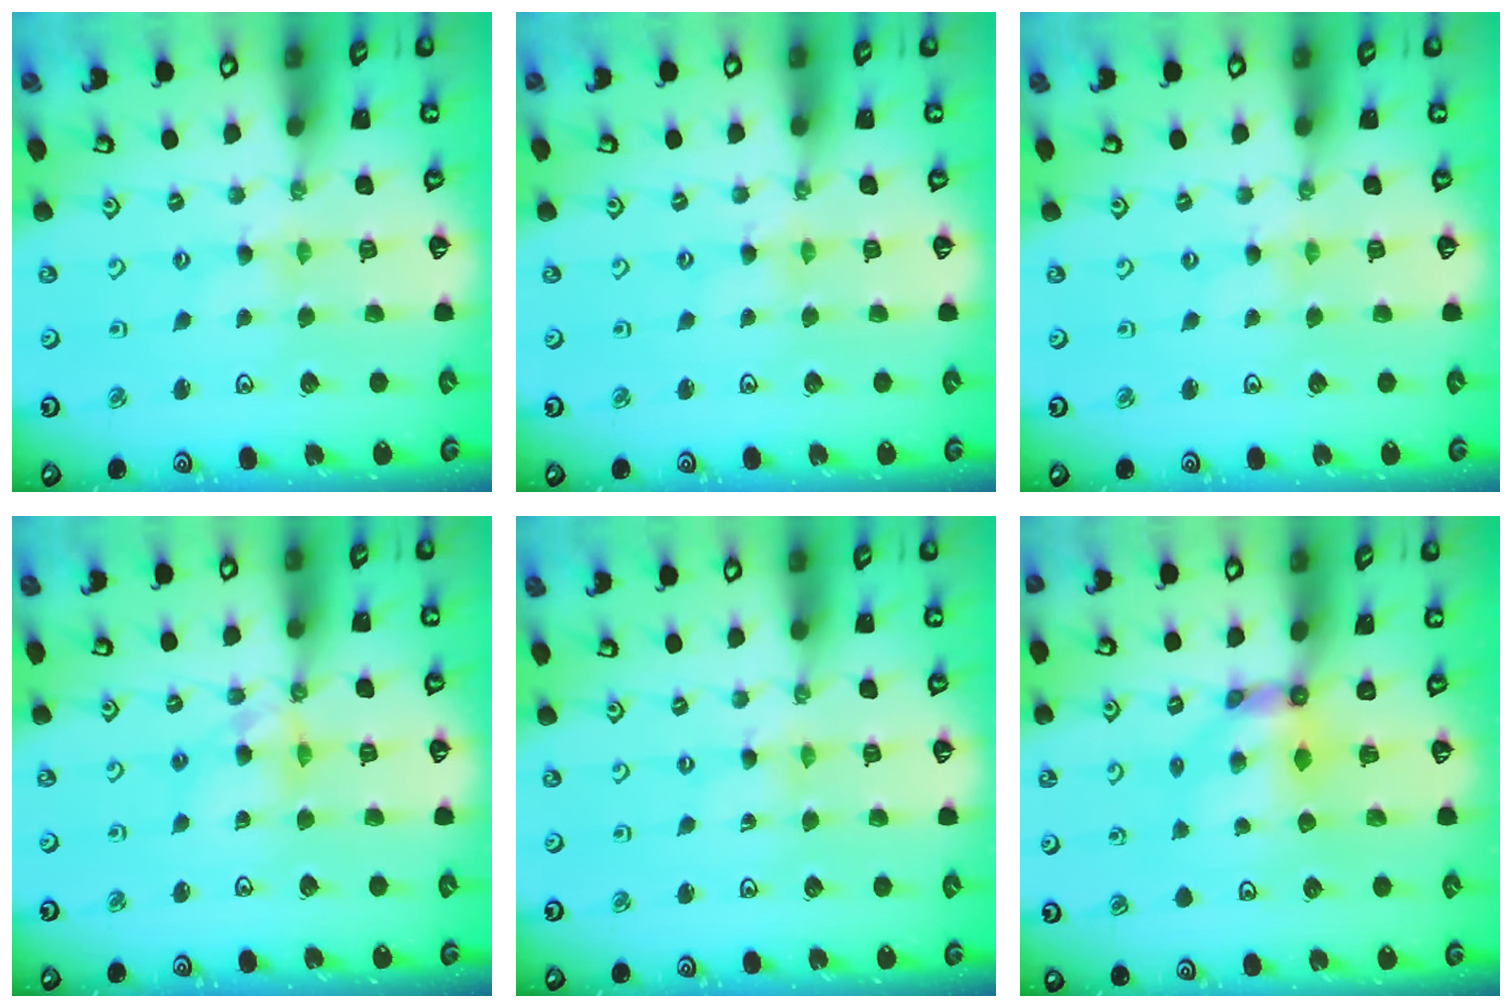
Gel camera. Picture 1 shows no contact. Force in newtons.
{"total": 0.9, "press": 0.9, "slide": 0.2}
{"total": 0.0}
{"total": 9.2, "press": 9.2, "slide": 0.7}
{"total": 0.0}
{"total": 5.7, "press": 5.7, "slide": 0.2}